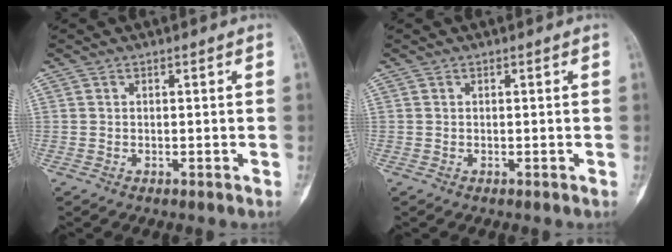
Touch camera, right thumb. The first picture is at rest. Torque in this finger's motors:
{"motor_torque": [0.01, 0.00, -0.08, 0.08, 0.02]}